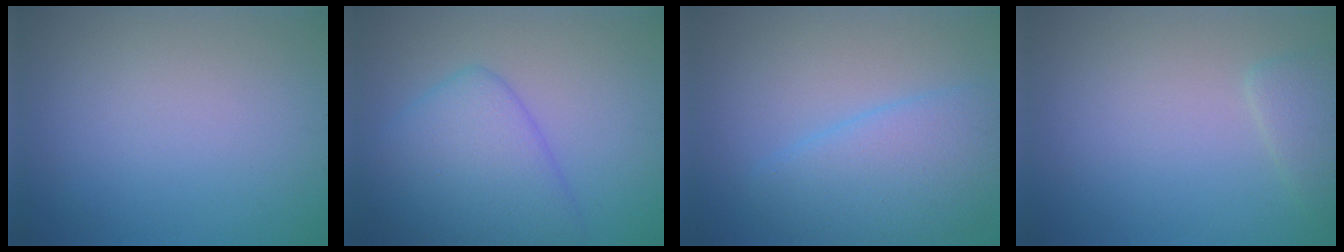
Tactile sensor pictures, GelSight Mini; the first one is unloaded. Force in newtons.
{"total": 6.5, "press": 6.5, "slide": 0.2}
{"total": 5.1, "press": 5.1, "slide": 0.3}
{"total": 1.9, "press": 1.9, "slide": 0.2}